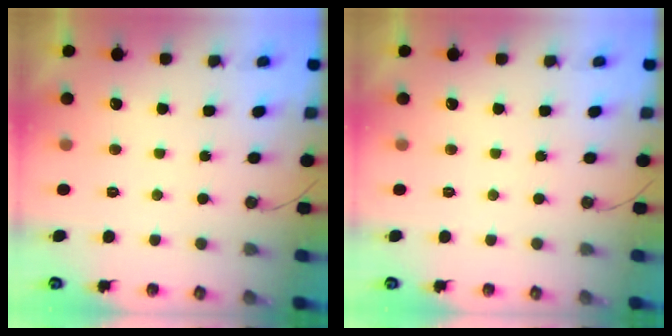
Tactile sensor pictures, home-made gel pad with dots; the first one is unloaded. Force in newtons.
{"total": 0.0}